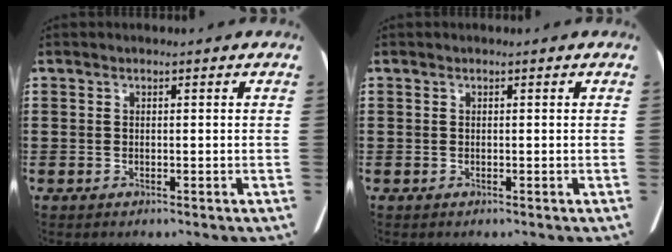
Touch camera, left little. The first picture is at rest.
{"total": 0.0}